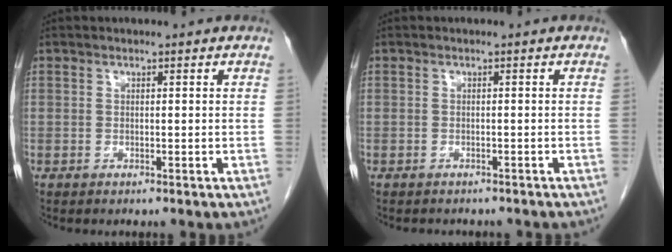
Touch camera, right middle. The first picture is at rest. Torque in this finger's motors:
{"motor_torque": [0.69, -0.69, 0.04, 0.01]}